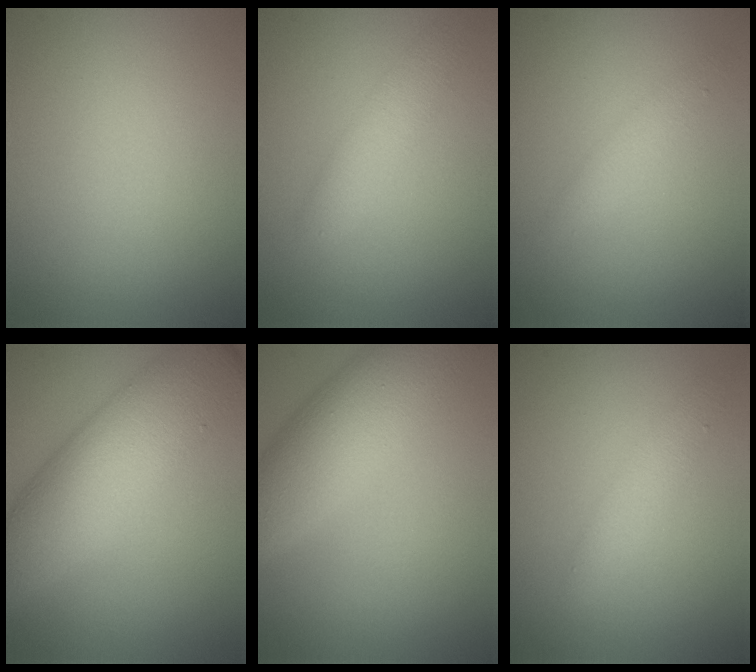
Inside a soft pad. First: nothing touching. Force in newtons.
{"total": 2.5, "press": 2.5, "slide": 0.0}
{"total": 1.5, "press": 1.5, "slide": 0.0}
{"total": 8.5, "press": 8.5, "slide": 0.1}
{"total": 7.1, "press": 7.1, "slide": 0.2}
{"total": 2.0, "press": 2.0, "slide": 0.0}